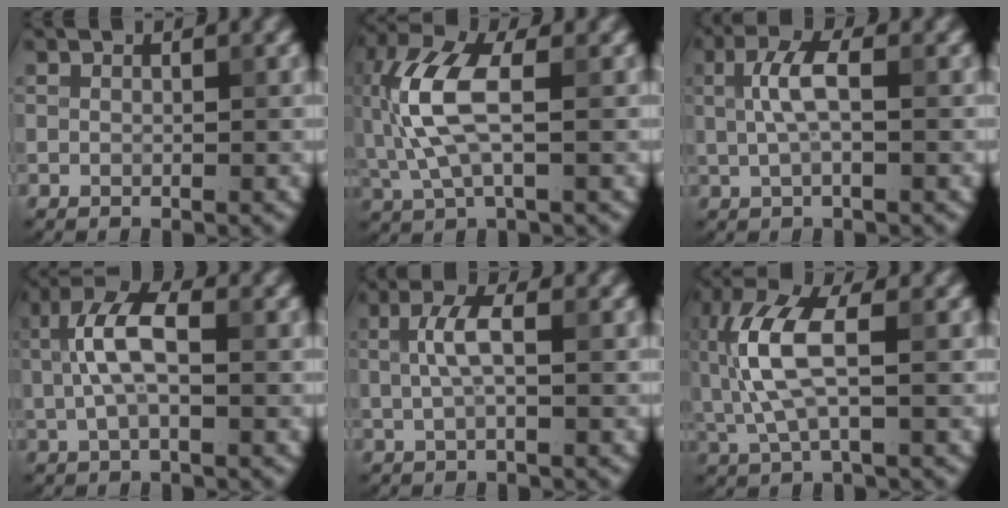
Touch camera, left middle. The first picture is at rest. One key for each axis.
{"total": 6.8, "fx": 0.1, "fy": 2.7, "fz": 6.2, "tx": -0.153, "ty": 0.012, "tz": -0.003}
{"total": 3.3, "fx": 0.5, "fy": 1.0, "fz": 3.1, "tx": -0.065, "ty": 0.006, "tz": 0.006}
{"total": 4.9, "fx": 0.6, "fy": 2.0, "fz": 4.4, "tx": -0.095, "ty": 0.012, "tz": 0.007}
{"total": 2.8, "fx": 0.3, "fy": 0.8, "fz": 2.6, "tx": -0.056, "ty": 0.006, "tz": 0.005}
{"total": 6.4, "fx": 0.3, "fy": 2.3, "fz": 6.0, "tx": -0.148, "ty": 0.010, "tz": 0.003}